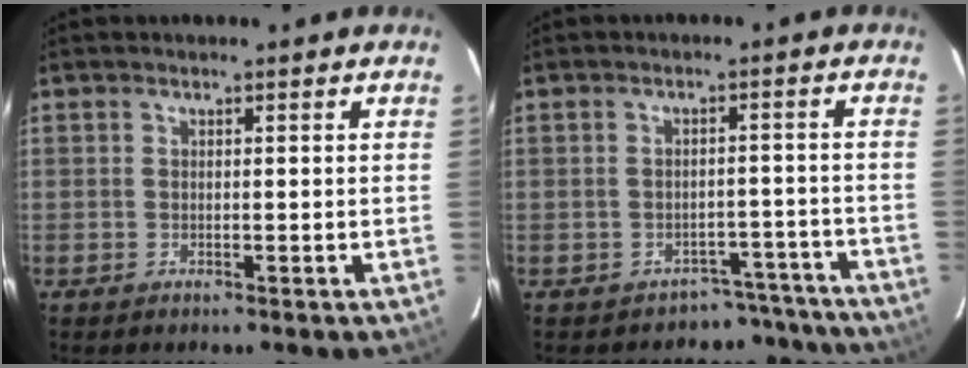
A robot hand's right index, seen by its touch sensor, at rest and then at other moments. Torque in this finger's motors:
{"motor_torque": [-0.12, 0.06, -0.27, -0.09]}